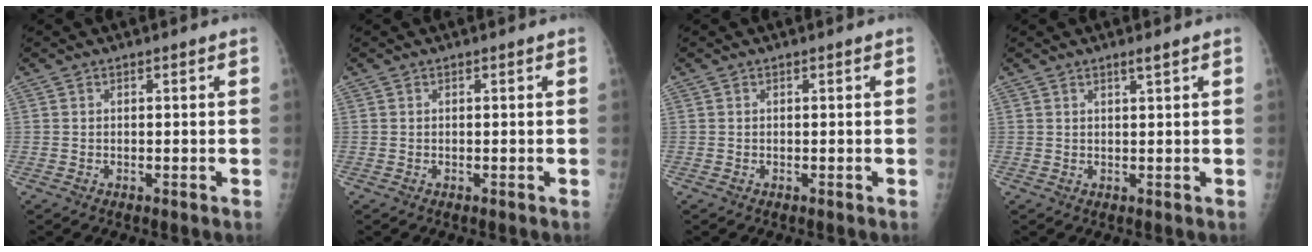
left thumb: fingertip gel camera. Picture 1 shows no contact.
{"total": 0.0}
{"total": 0.0}
{"total": 1.3, "force": [1.0, 0.0, 0.9], "torque": [-0.013, -0.007, 0.018]}